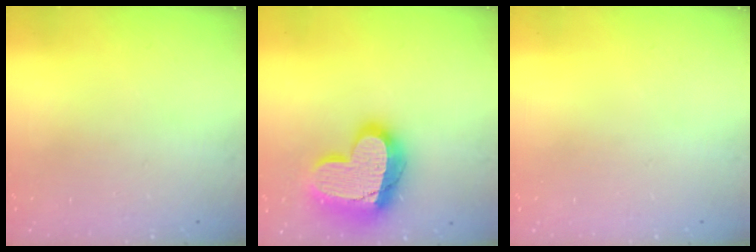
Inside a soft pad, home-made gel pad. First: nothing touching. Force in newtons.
{"total": 21.4, "press": 21.3, "slide": 1.7}
{"total": 0.0}